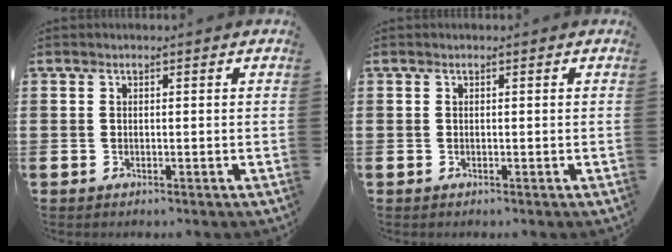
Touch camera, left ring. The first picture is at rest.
{"total": 0.0}